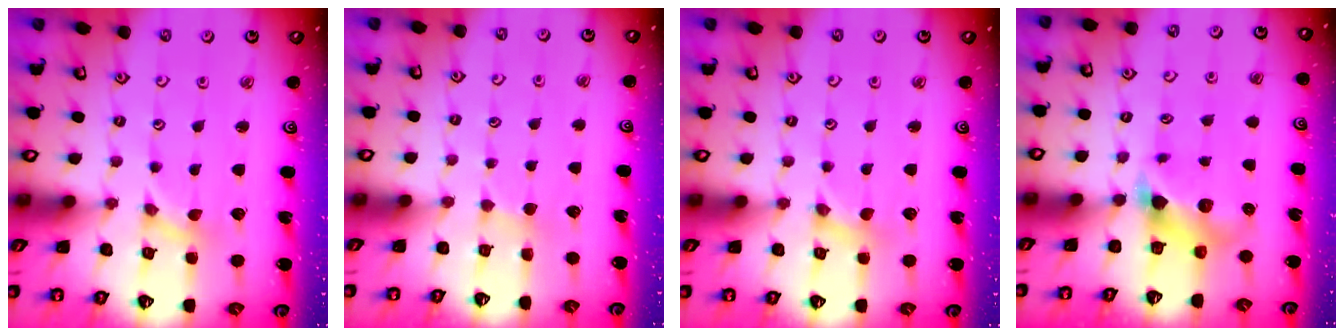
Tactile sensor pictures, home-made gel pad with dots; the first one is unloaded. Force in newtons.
{"total": 1.9, "press": 1.9, "slide": 0.3}
{"total": 0.7, "press": 0.7, "slide": 0.2}
{"total": 7.2, "press": 7.2, "slide": 0.4}